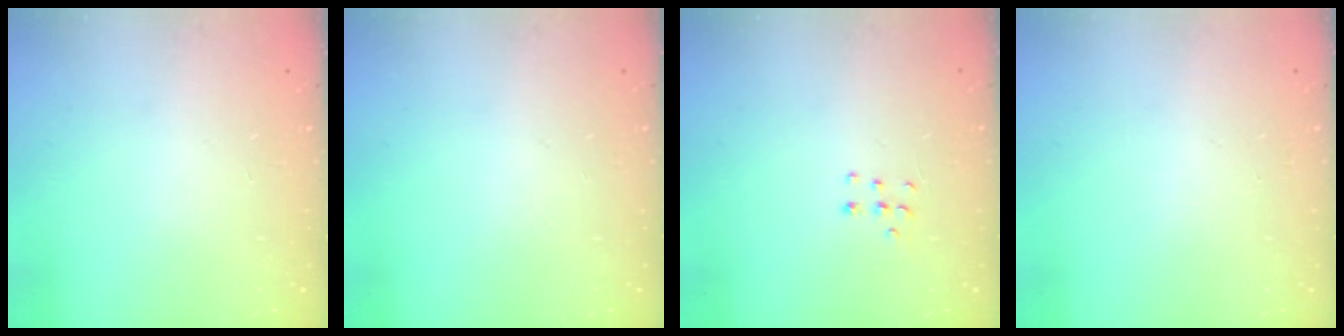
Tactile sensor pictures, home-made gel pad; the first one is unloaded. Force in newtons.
{"total": 0.0}
{"total": 4.4, "press": 4.3, "slide": 0.9}
{"total": 0.0}